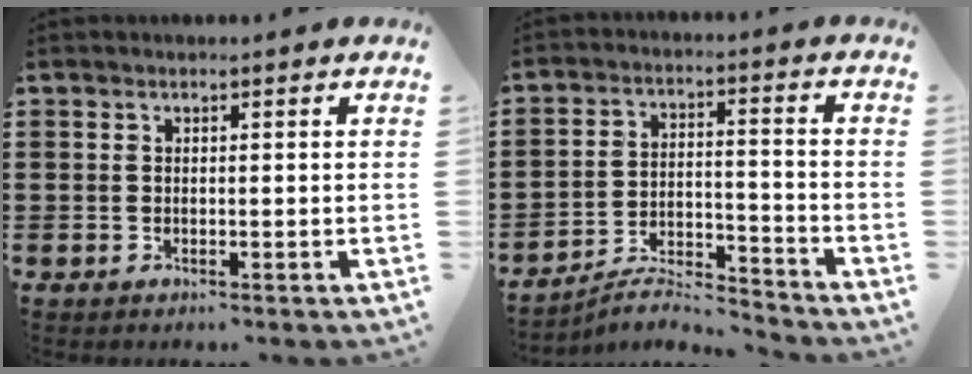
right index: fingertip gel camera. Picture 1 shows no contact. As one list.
[{"total": 5.3, "force": [-5.2, 0.2, 1.4], "torque": [-0.030, -0.005, -0.103]}]